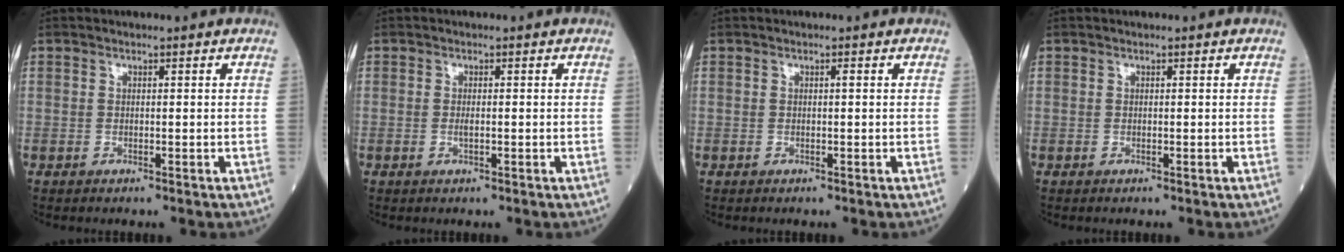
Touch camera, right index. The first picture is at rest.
{"total": 1.0, "force": [-0.2, 0.2, 0.9], "torque": [-0.020, -0.001, -0.004]}
{"total": 0.0}
{"total": 0.0}